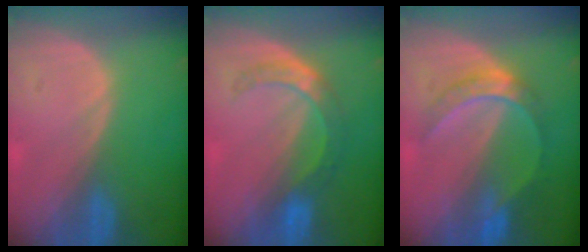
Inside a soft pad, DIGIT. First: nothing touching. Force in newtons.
{"total": 5.6, "press": 5.4, "slide": 1.6}
{"total": 5.8, "press": 5.6, "slide": 1.2}